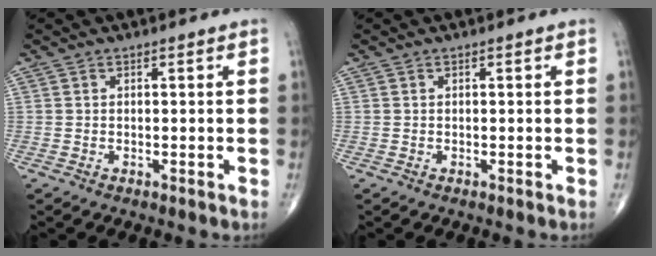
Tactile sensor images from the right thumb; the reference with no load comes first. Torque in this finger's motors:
{"motor_torque": [0.00, 0.00, 0.00, 0.00, 0.00]}